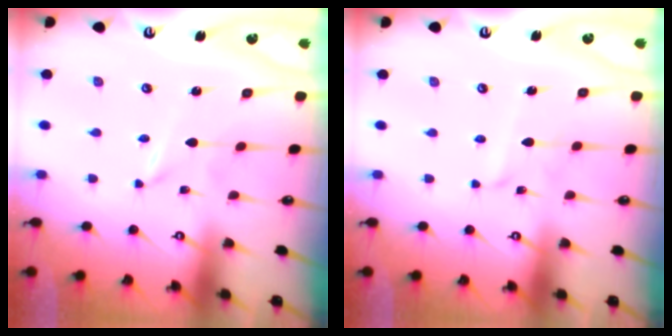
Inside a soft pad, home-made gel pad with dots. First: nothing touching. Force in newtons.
{"total": 3.1, "press": 3.1, "slide": 0.1}